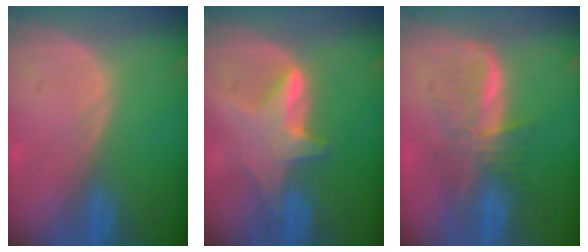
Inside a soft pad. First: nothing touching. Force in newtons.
{"total": 6.1, "press": 6.0, "slide": 0.5}
{"total": 6.5, "press": 6.3, "slide": 1.6}